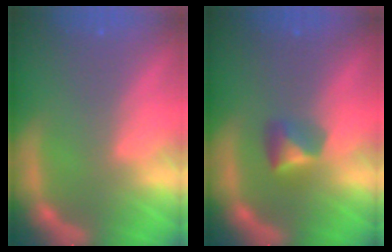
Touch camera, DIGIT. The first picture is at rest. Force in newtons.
{"total": 2.4}